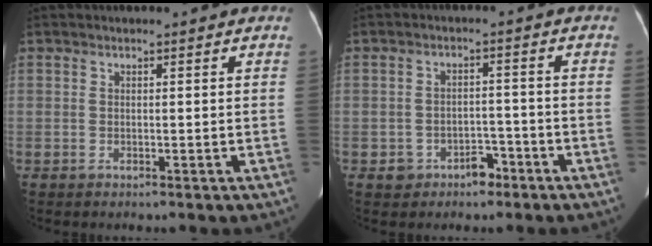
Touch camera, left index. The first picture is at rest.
{"total": 4.0, "force": [-2.6, 2.9, 0.8], "torque": [-0.003, 0.008, -0.031]}